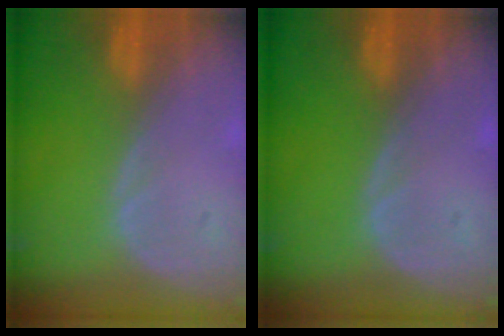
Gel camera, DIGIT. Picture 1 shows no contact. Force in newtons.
{"total": 0.0}